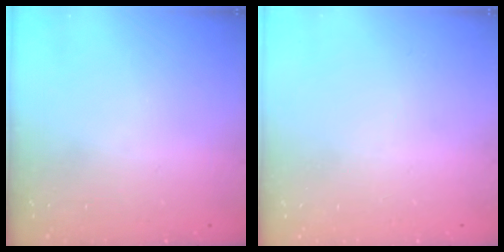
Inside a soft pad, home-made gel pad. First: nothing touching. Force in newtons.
{"total": 0.0}